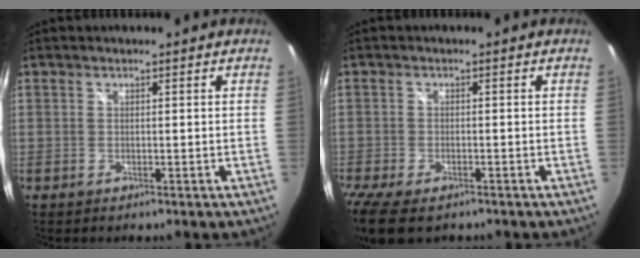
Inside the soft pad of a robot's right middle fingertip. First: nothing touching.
{"total": 9.6, "force": [-6.9, 3.9, 5.5], "torque": [-0.137, -0.046, -0.125]}